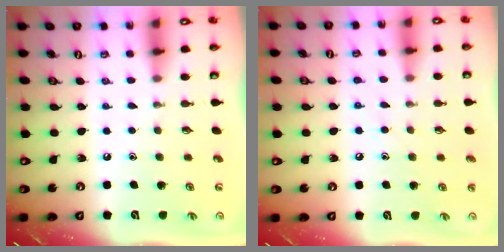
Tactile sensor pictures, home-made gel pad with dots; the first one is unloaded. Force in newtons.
{"total": 5.8, "press": 5.8, "slide": 0.4}